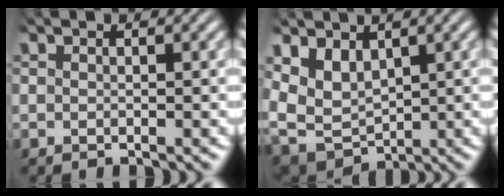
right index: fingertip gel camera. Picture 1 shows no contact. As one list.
[{"total": 7.5, "force": [1.1, 6.2, 4.1], "torque": [-0.100, -0.024, 0.024]}]